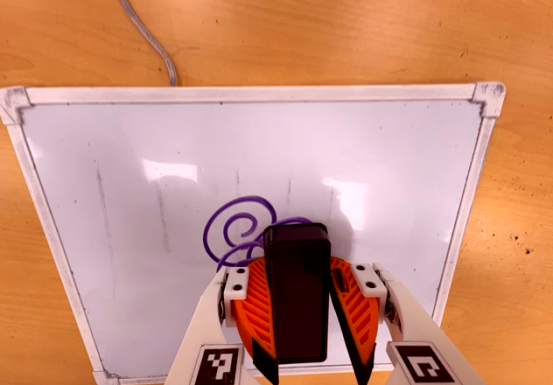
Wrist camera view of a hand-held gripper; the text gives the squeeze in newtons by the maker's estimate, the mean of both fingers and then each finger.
{"total": 12.1, "left": 13.8, "right": 10.3}